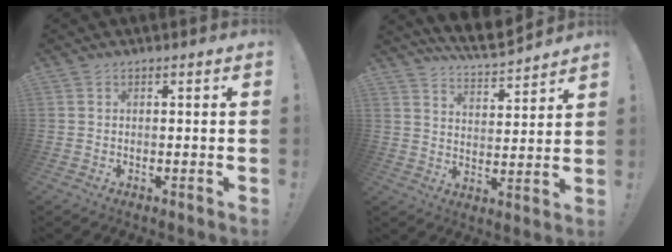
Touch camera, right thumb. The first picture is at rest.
{"total": 8.1, "force": [7.6, 1.4, 2.7], "torque": [-0.060, -0.066, 0.136]}